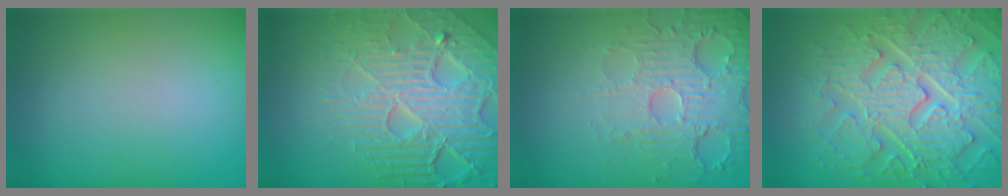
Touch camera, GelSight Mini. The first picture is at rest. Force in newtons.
{"total": 8.7, "press": 5.9, "slide": 6.5}
{"total": 5.5, "press": 3.7, "slide": 4.1}
{"total": 8.5, "press": 6.5, "slide": 5.4}